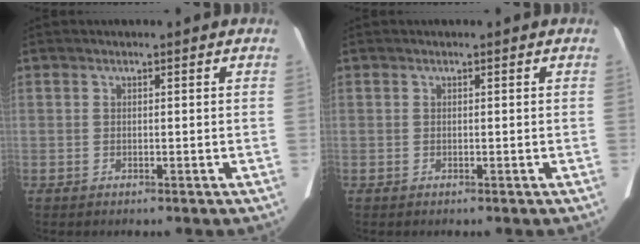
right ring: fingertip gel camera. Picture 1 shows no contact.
{"total": 0.0}